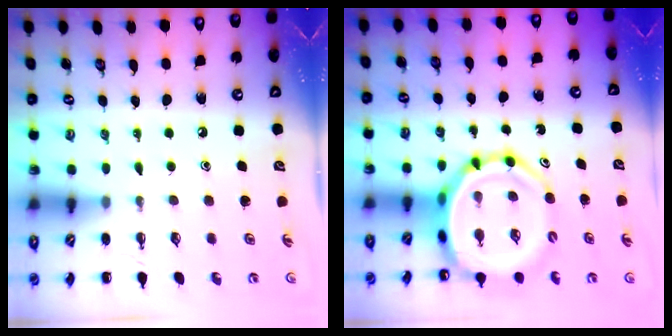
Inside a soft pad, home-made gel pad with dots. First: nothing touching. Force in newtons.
{"total": 12.2, "press": 11.6, "slide": 3.7}